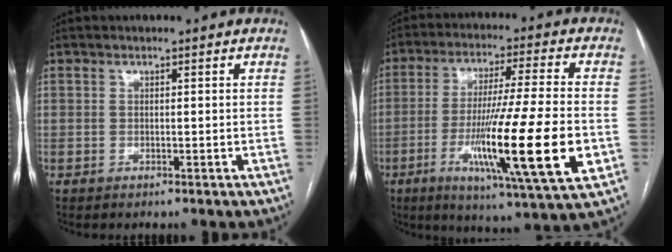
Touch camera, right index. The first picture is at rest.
{"total": 20.2, "force": [-5.2, 0.1, 19.5], "torque": [-0.328, -0.032, -0.089]}